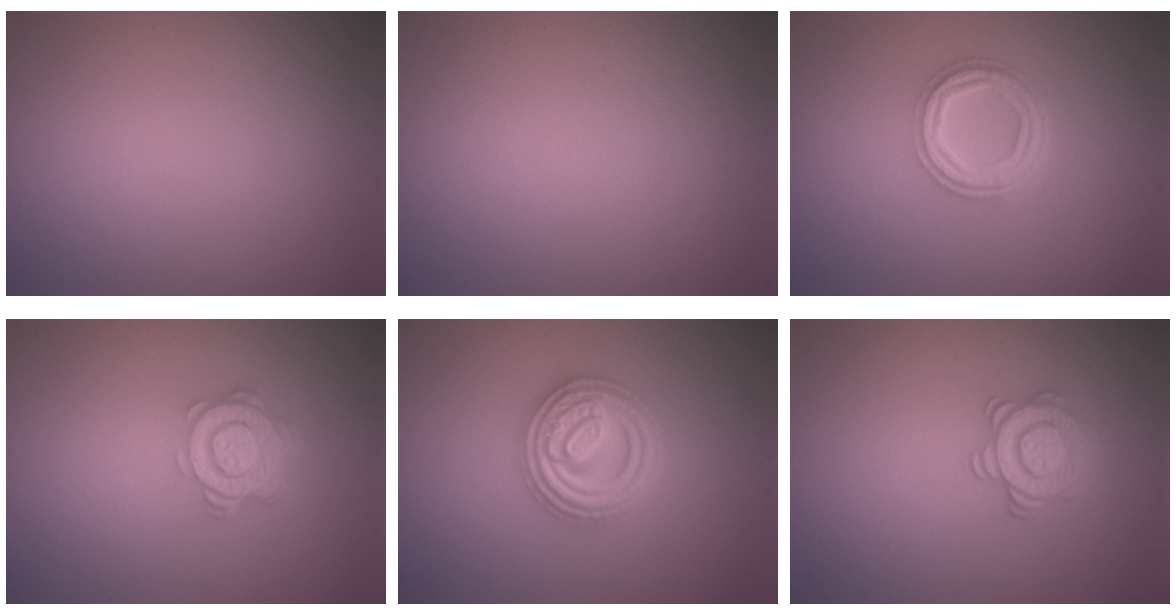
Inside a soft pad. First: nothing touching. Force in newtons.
{"total": 0.0}
{"total": 4.1, "press": 3.0, "slide": 2.8}
{"total": 4.3, "press": 3.2, "slide": 2.9}
{"total": 4.9, "press": 4.8, "slide": 0.7}
{"total": 2.8, "press": 2.8, "slide": 0.4}